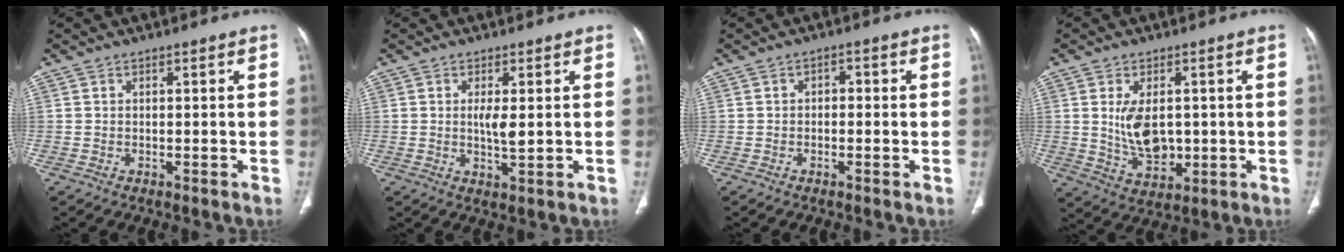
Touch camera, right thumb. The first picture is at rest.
{"total": 3.8, "force": [0.4, 0.9, 3.7], "torque": [-0.073, -0.010, 0.009]}
{"total": 1.8, "force": [-0.2, 1.3, 1.2], "torque": [-0.009, 0.010, -0.010]}
{"total": 8.6, "force": [0.7, 5.4, 6.7], "torque": [-0.102, -0.013, 0.028]}